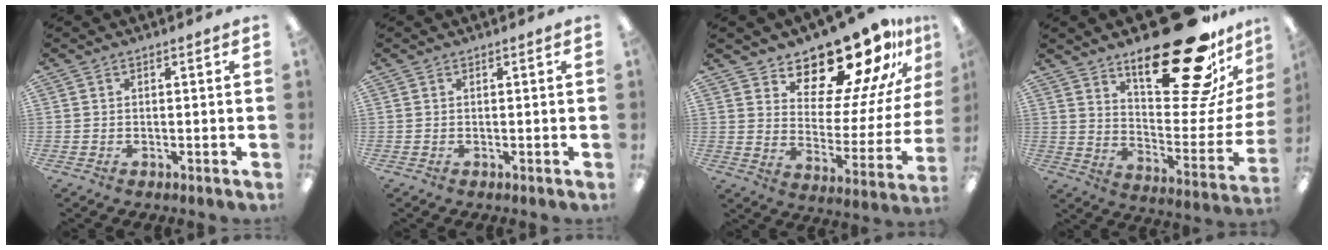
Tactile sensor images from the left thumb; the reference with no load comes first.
{"total": 0.0}
{"total": 18.7, "force": [16.0, 6.1, 7.3], "torque": [-0.108, -0.127, 0.268]}
{"total": 29.3, "force": [19.2, 10.2, 19.6], "torque": [-0.258, -0.131, 0.311]}